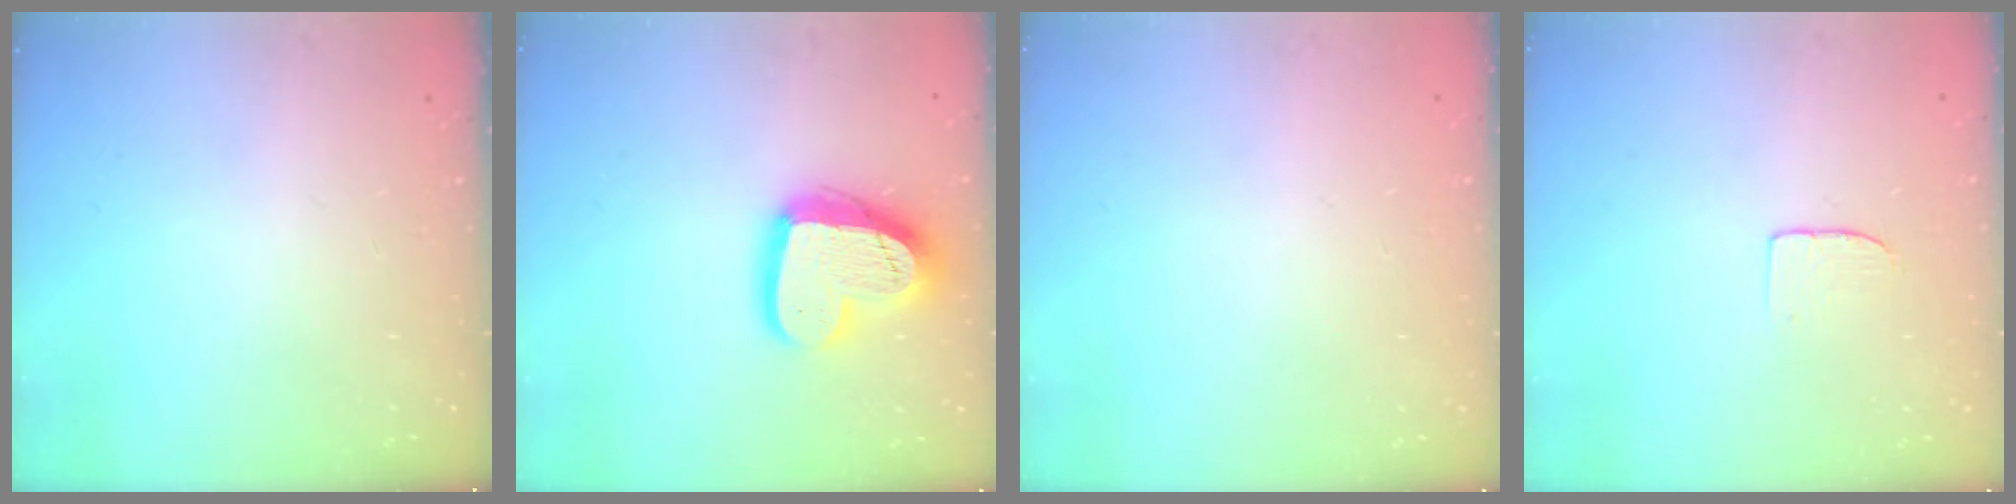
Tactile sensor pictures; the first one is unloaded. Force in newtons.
{"total": 18.3, "press": 18.2, "slide": 1.6}
{"total": 0.0}
{"total": 3.7, "press": 3.7, "slide": 0.2}